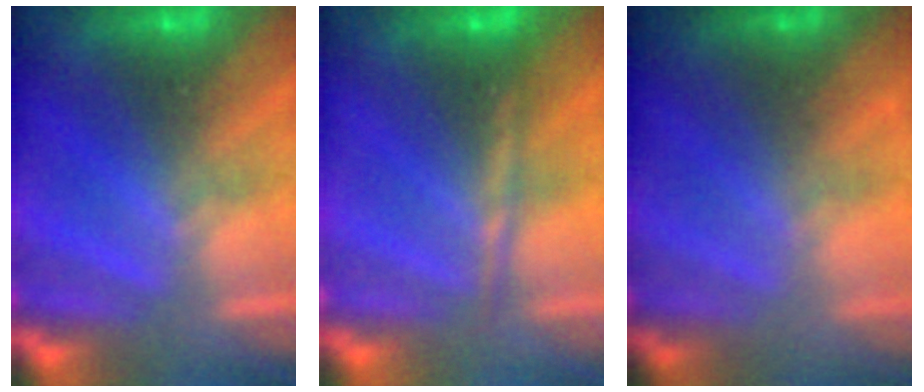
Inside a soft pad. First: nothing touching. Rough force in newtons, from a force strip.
{"total": 1.6}
{"total": 1.7}